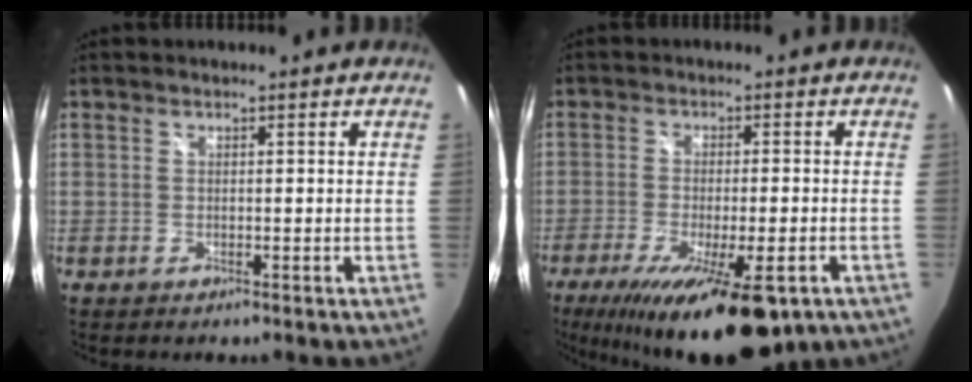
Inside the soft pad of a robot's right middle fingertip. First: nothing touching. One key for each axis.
{"total": 18.5, "fx": -11.5, "fy": 5.9, "fz": 13.3, "tx": -0.242, "ty": -0.052, "tz": -0.171}